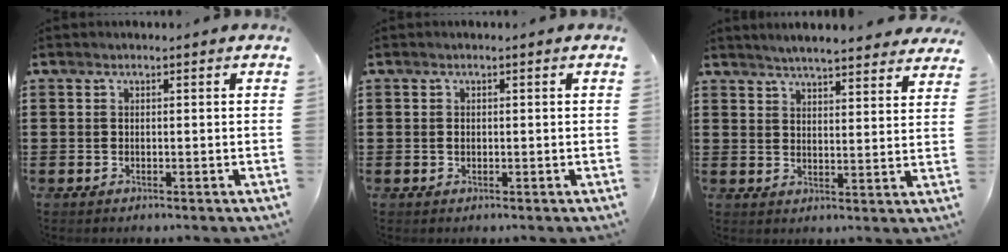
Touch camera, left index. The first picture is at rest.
{"total": 0.7, "force": [0.0, 0.5, 0.5], "torque": [-0.013, 0.001, 0.000]}
{"total": 4.3, "force": [4.2, -0.2, 0.6], "torque": [-0.028, -0.022, 0.075]}